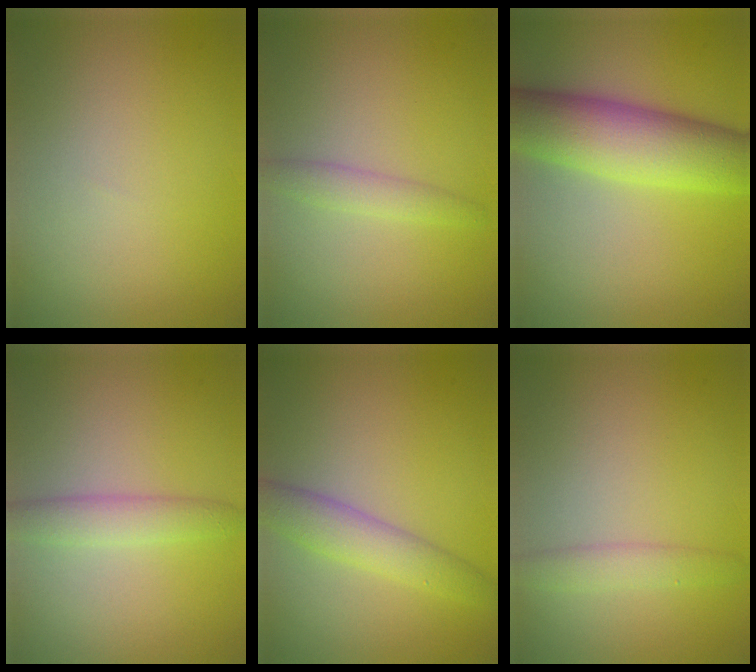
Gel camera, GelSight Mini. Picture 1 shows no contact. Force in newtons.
{"total": 1.7, "press": 1.7, "slide": 0.0}
{"total": 8.3, "press": 8.3, "slide": 0.1}
{"total": 2.4, "press": 2.4, "slide": 0.1}
{"total": 3.4, "press": 3.4, "slide": 0.2}
{"total": 1.9, "press": 1.9, "slide": 0.1}